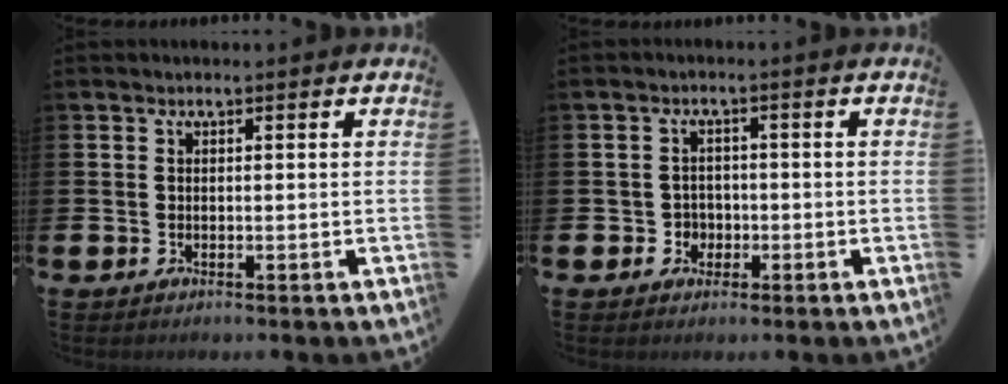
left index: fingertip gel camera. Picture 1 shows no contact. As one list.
[{"total": 2.3, "force": [-0.8, 2.1, 0.3], "torque": [-0.010, 0.004, -0.022]}]